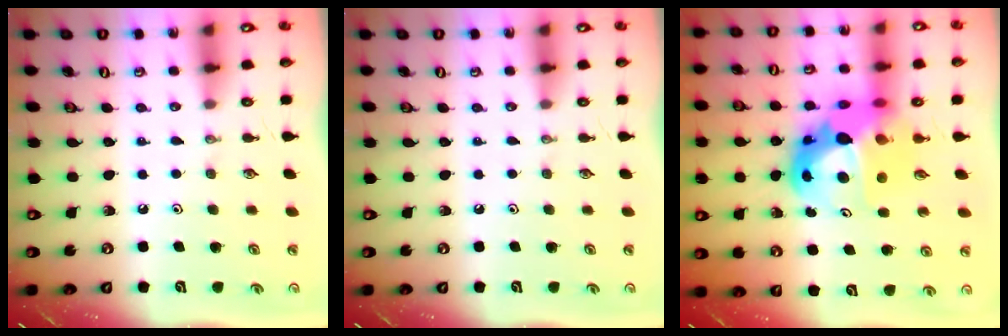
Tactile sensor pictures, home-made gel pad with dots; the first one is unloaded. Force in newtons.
{"total": 0.0}
{"total": 17.5, "press": 17.4, "slide": 1.6}